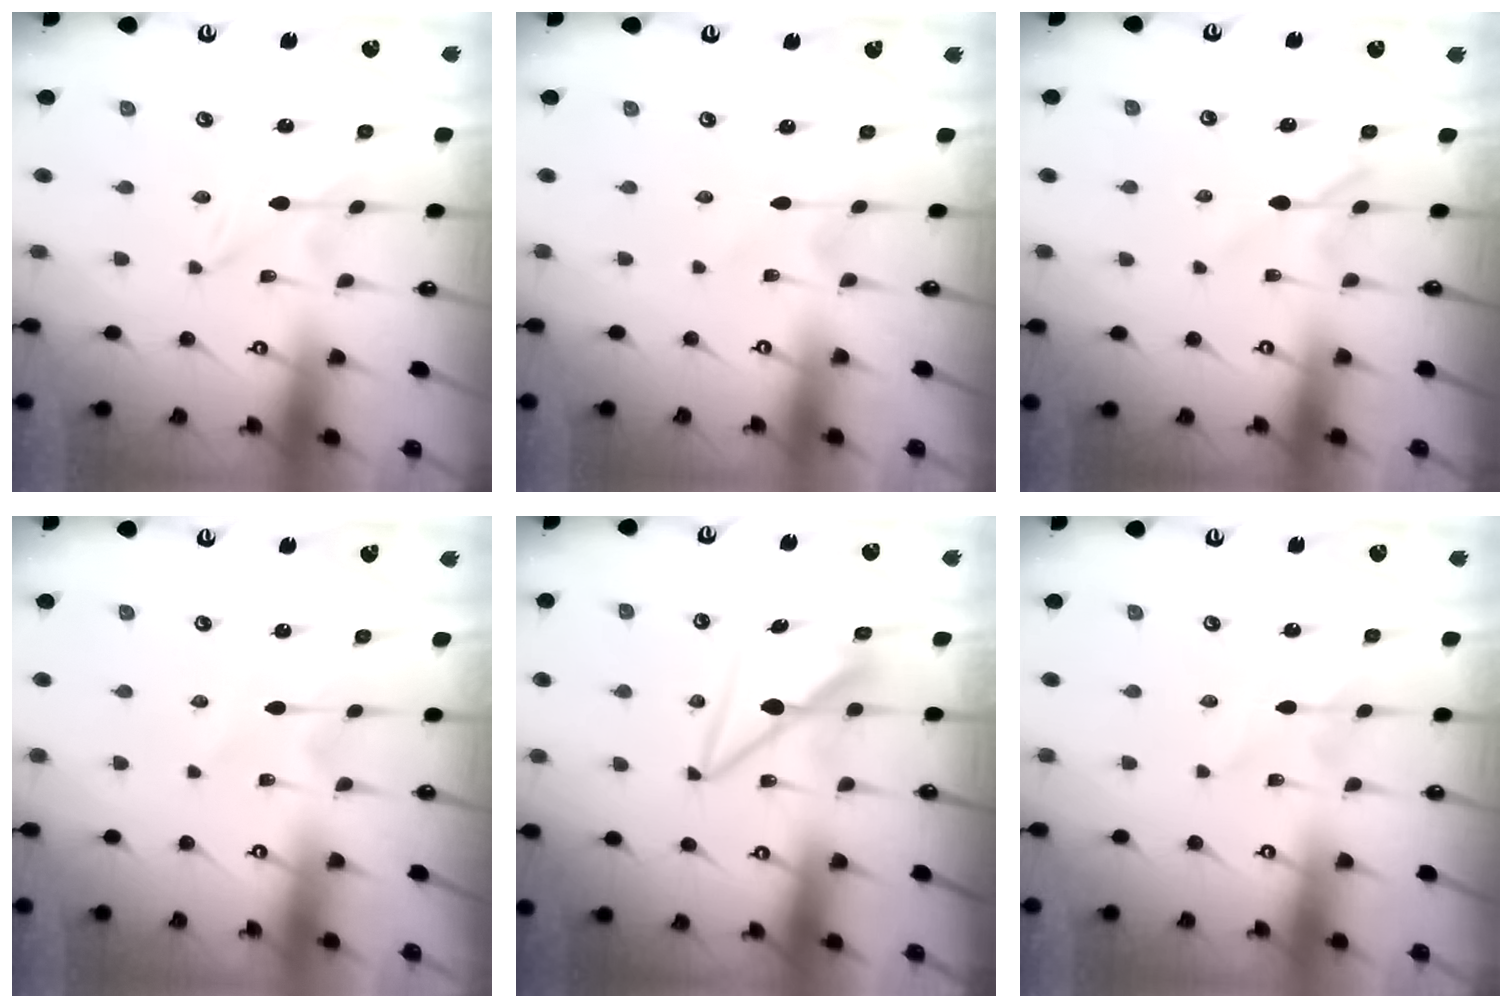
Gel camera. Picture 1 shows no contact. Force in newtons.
{"total": 1.3, "press": 1.3, "slide": 0.1}
{"total": 5.8, "press": 5.8, "slide": 0.7}
{"total": 0.6, "press": 0.6, "slide": 0.2}
{"total": 8.6, "press": 8.6, "slide": 0.6}
{"total": 1.5, "press": 1.5, "slide": 0.1}